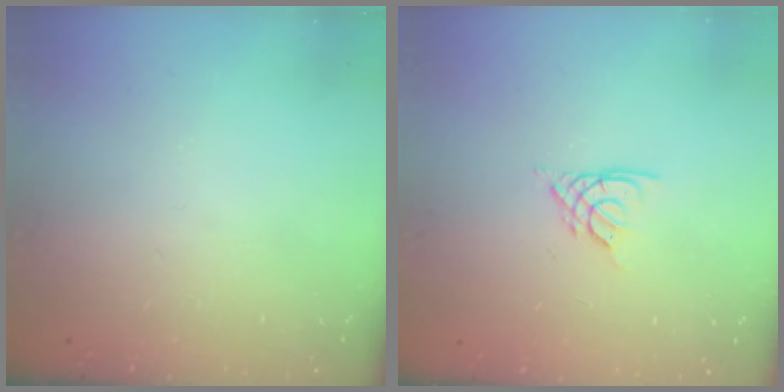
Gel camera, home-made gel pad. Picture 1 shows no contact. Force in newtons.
{"total": 2.7, "press": 2.7, "slide": 0.4}